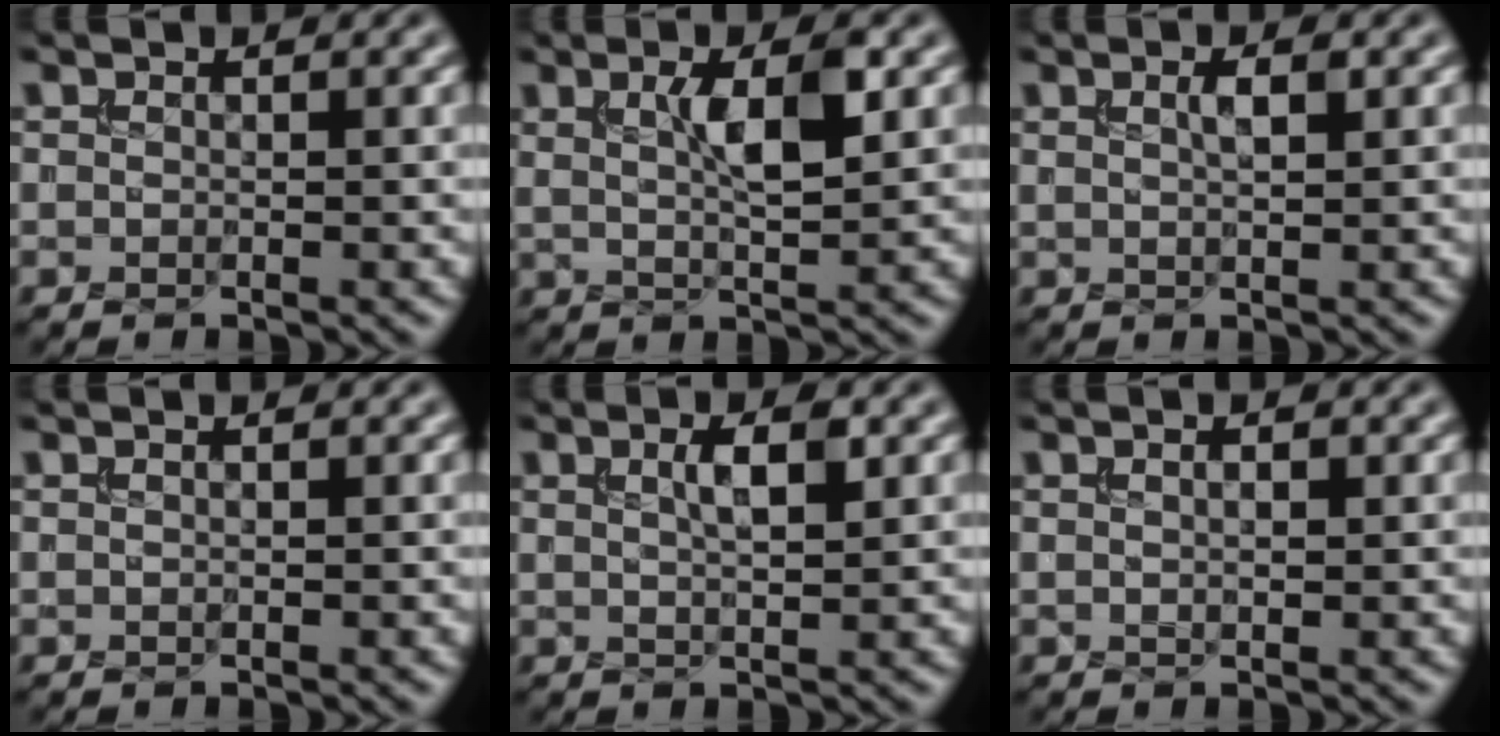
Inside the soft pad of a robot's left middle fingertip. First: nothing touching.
{"total": 4.1, "force": [1.3, 0.8, 3.8], "torque": [-0.068, 0.003, 0.024]}
{"total": 1.6, "force": [0.6, 0.3, 1.4], "torque": [-0.026, 0.003, 0.009]}
{"total": 0.0}
{"total": 2.7, "force": [1.0, 0.7, 2.4], "torque": [-0.041, 0.005, 0.017]}
{"total": 1.2, "force": [0.5, 0.4, 1.0], "torque": [-0.014, -0.004, 0.010]}